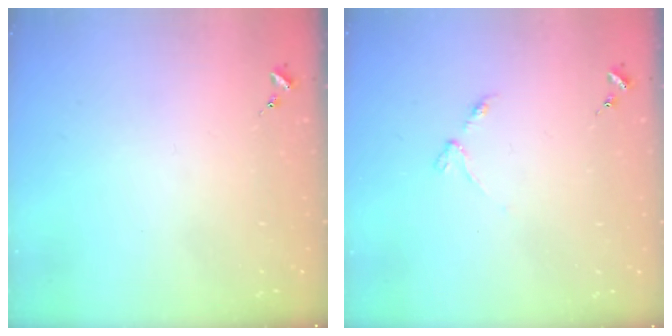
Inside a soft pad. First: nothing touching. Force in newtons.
{"total": 3.3, "press": 3.3, "slide": 0.5}